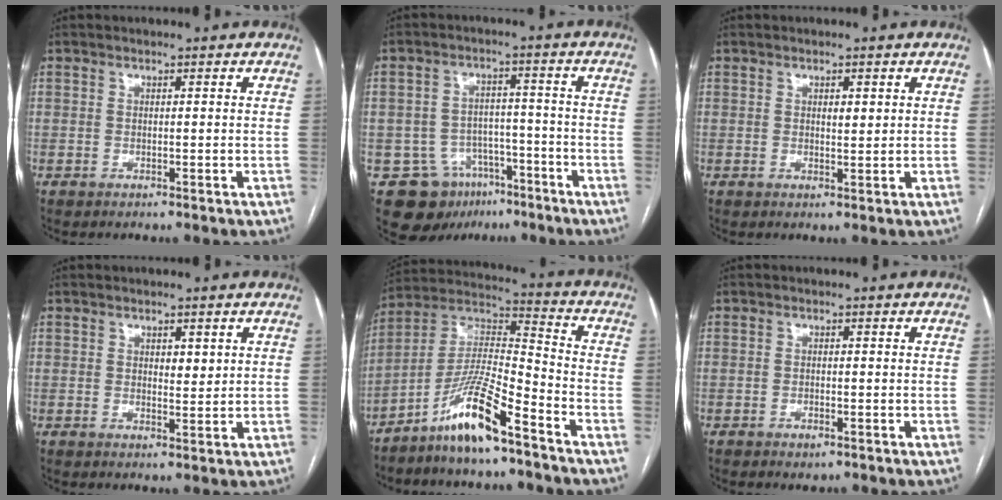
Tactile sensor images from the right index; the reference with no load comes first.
{"total": 10.7, "force": [-6.3, 8.1, 2.8], "torque": [-0.044, 0.028, -0.088]}
{"total": 1.5, "force": [0.6, 0.5, 1.2], "torque": [-0.021, -0.003, 0.009]}
{"total": 2.0, "force": [0.9, 0.9, 1.6], "torque": [-0.022, -0.005, 0.015]}
{"total": 12.1, "force": [-8.2, 1.0, 8.8], "torque": [-0.181, 0.004, -0.160]}
{"total": 1.2, "force": [-0.8, 0.5, 0.8], "torque": [-0.013, -0.002, -0.007]}